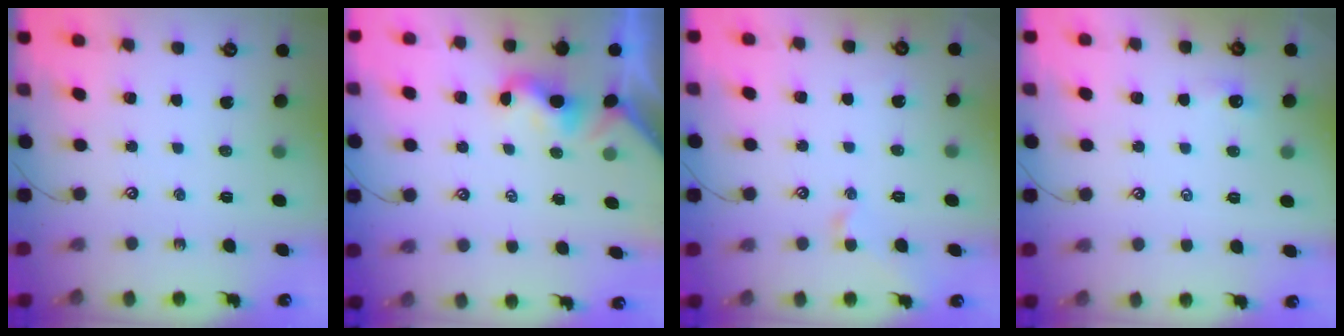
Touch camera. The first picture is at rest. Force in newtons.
{"total": 2.0, "press": 2.0, "slide": 0.6}
{"total": 2.2, "press": 2.1, "slide": 0.5}
{"total": 2.3, "press": 2.3, "slide": 0.4}